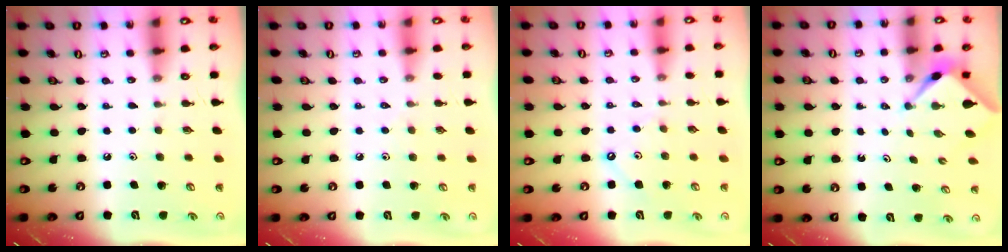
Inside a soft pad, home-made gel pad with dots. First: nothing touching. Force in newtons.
{"total": 4.1, "press": 4.1, "slide": 0.7}
{"total": 1.8, "press": 1.8, "slide": 0.3}
{"total": 2.3, "press": 2.3, "slide": 0.3}